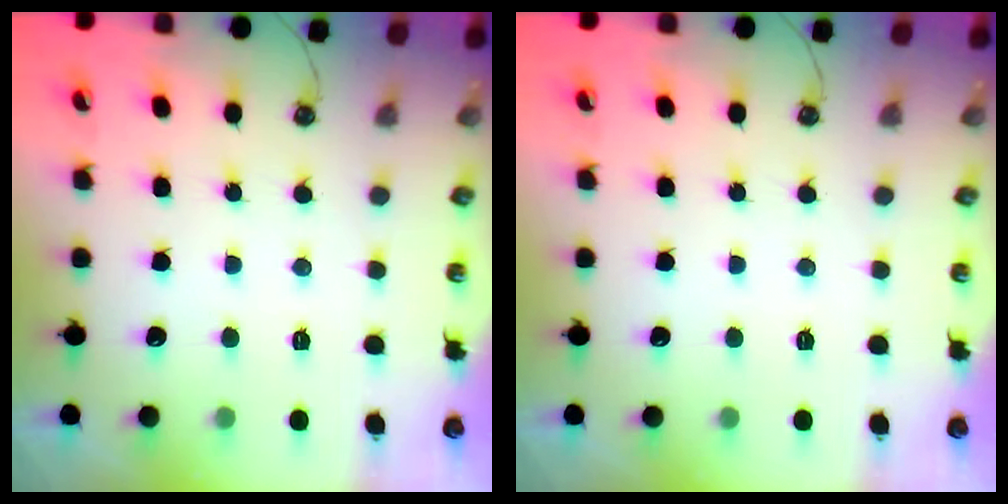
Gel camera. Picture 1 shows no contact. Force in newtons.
{"total": 0.0}